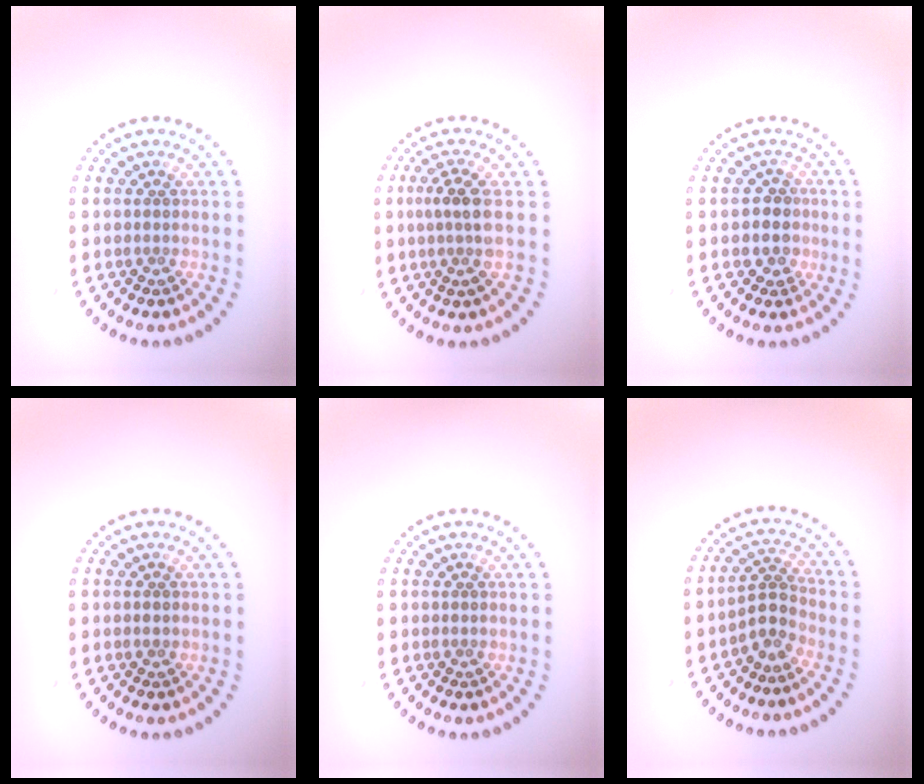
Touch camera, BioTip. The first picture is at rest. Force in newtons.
{"total": 2.6, "press": 2.0, "slide": 1.7}
{"total": 1.7, "press": 1.5, "slide": 0.8}
{"total": 0.6, "press": 0.6, "slide": 0.1}
{"total": 0.0}
{"total": 2.6, "press": 1.8, "slide": 1.9}